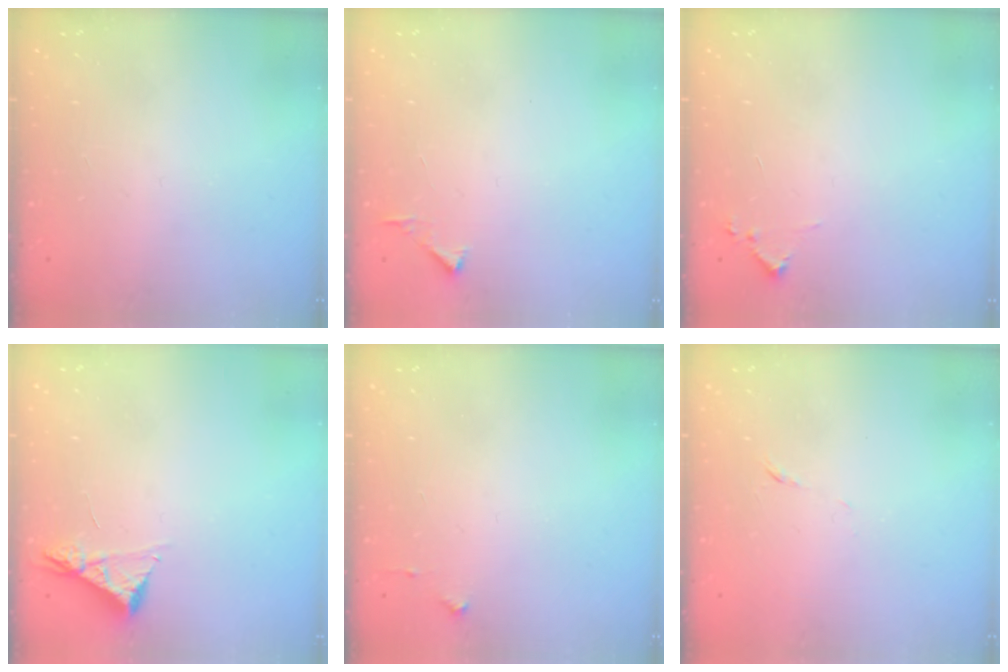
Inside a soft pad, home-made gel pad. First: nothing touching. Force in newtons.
{"total": 2.8, "press": 2.8, "slide": 0.3}
{"total": 5.7, "press": 5.7, "slide": 0.6}
{"total": 4.5, "press": 4.4, "slide": 0.5}
{"total": 2.7, "press": 2.6, "slide": 0.4}
{"total": 4.4, "press": 4.3, "slide": 0.8}